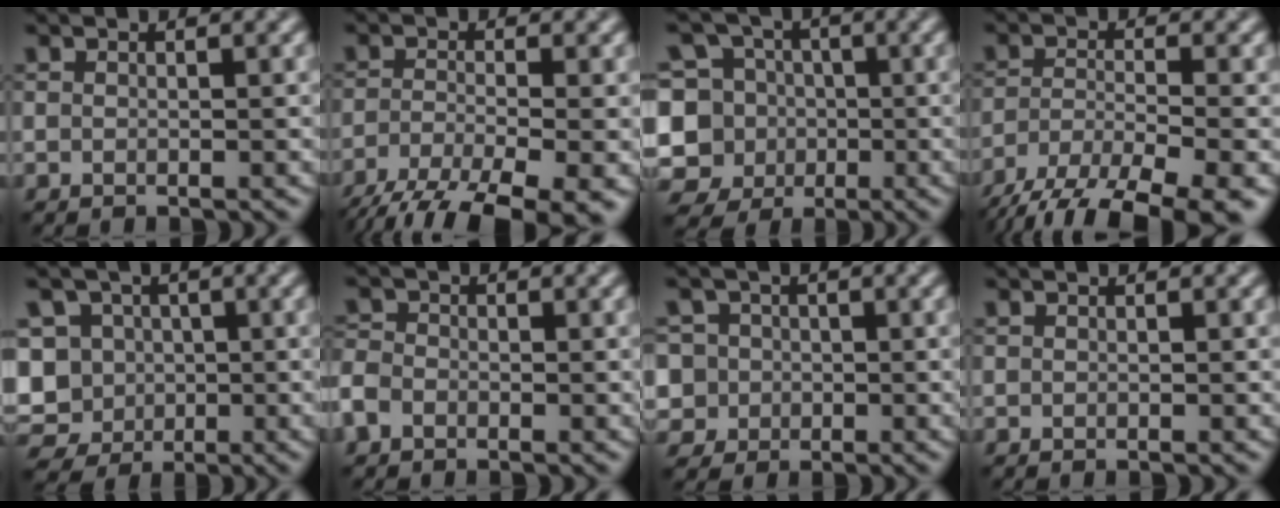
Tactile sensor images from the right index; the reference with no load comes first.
{"total": 9.2, "force": [-6.4, 2.4, 6.2], "torque": [-0.116, -0.025, -0.106]}
{"total": 11.1, "force": [-2.6, 10.2, 3.5], "torque": [-0.103, 0.021, -0.065]}
{"total": 9.7, "force": [-7.1, 3.0, 5.9], "torque": [-0.104, -0.027, -0.117]}
{"total": 10.0, "force": [-1.5, 8.9, 4.3], "torque": [-0.085, 0.019, -0.058]}
{"total": 2.1, "force": [-1.2, 1.5, 0.8], "torque": [-0.016, 0.002, -0.035]}
{"total": 6.0, "force": [0.0, 5.8, 1.8], "torque": [-0.035, 0.031, -0.024]}
{"total": 0.0}